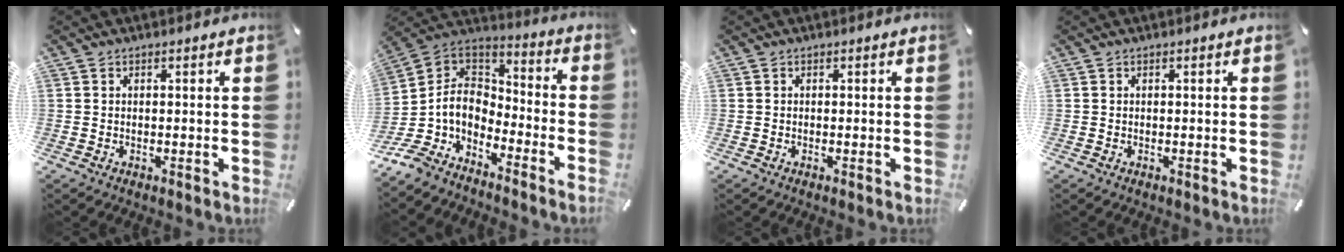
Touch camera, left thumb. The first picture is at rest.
{"total": 7.4, "force": [-4.7, 4.8, 3.0], "torque": [-0.095, -0.014, -0.100]}
{"total": 0.0}
{"total": 0.0}